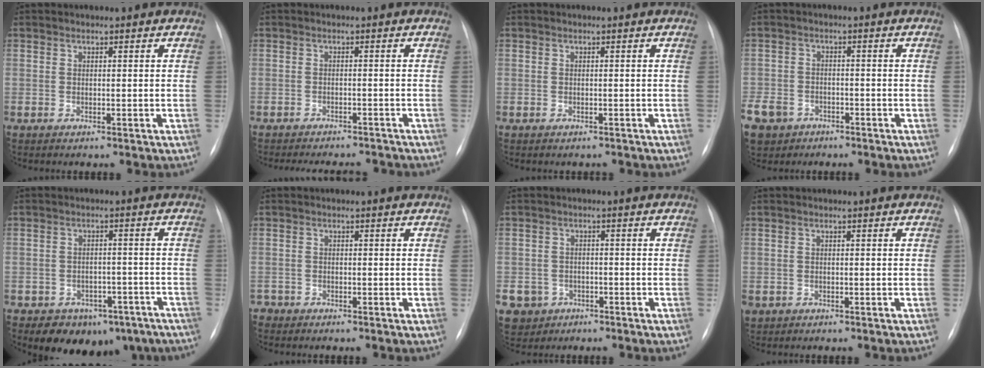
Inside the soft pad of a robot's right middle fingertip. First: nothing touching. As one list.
[{"total": 9.1, "force": [-8.4, 2.2, 2.5], "torque": [-0.035, 0.007, -0.100]}, {"total": 0.9, "force": [-0.7, 0.5, 0.0], "torque": [-0.004, 0.002, -0.009]}, {"total": 13.2, "force": [-7.2, 10.0, 4.6], "torque": [-0.152, -0.004, -0.115]}, {"total": 10.7, "force": [-7.5, 6.7, 3.7], "torque": [-0.031, 0.021, -0.091]}, {"total": 1.3, "force": [-1.1, 0.7, -0.1], "torque": [0.004, 0.003, -0.018]}, {"total": 6.5, "force": [-3.1, 5.6, 0.8], "torque": [-0.023, 0.008, -0.043]}, {"total": 1.5, "force": [-0.8, 1.2, 0.4], "torque": [-0.014, 0.000, -0.006]}]